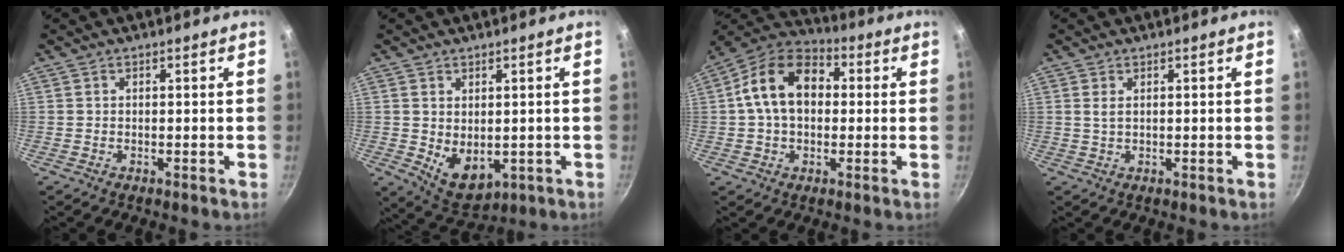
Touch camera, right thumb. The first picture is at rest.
{"total": 7.2, "force": [0.1, 4.9, 5.3], "torque": [-0.068, -0.019, 0.022]}
{"total": 14.1, "force": [1.5, 9.9, 9.9], "torque": [-0.138, 0.031, 0.004]}
{"total": 1.4, "force": [0.5, 0.7, 1.2], "torque": [-0.023, -0.001, 0.010]}